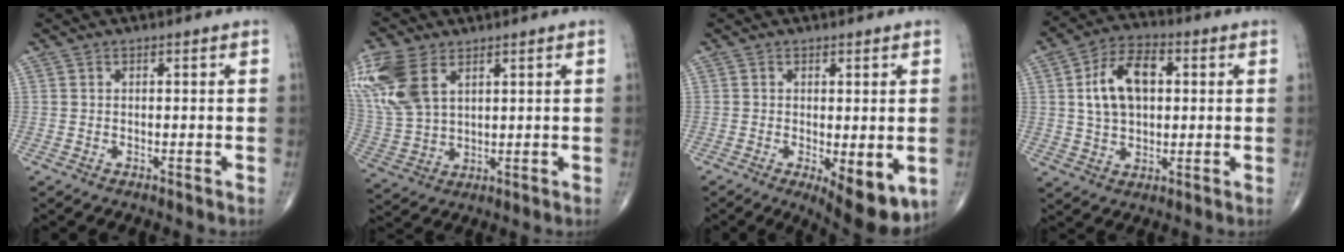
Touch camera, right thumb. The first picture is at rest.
{"total": 15.0, "force": [6.7, 9.0, 9.9], "torque": [-0.236, -0.012, 0.141]}
{"total": 9.2, "force": [-2.7, 3.4, 8.1], "torque": [-0.105, -0.021, -0.032]}
{"total": 11.9, "force": [2.2, 7.4, 9.1], "torque": [-0.149, 0.012, 0.034]}